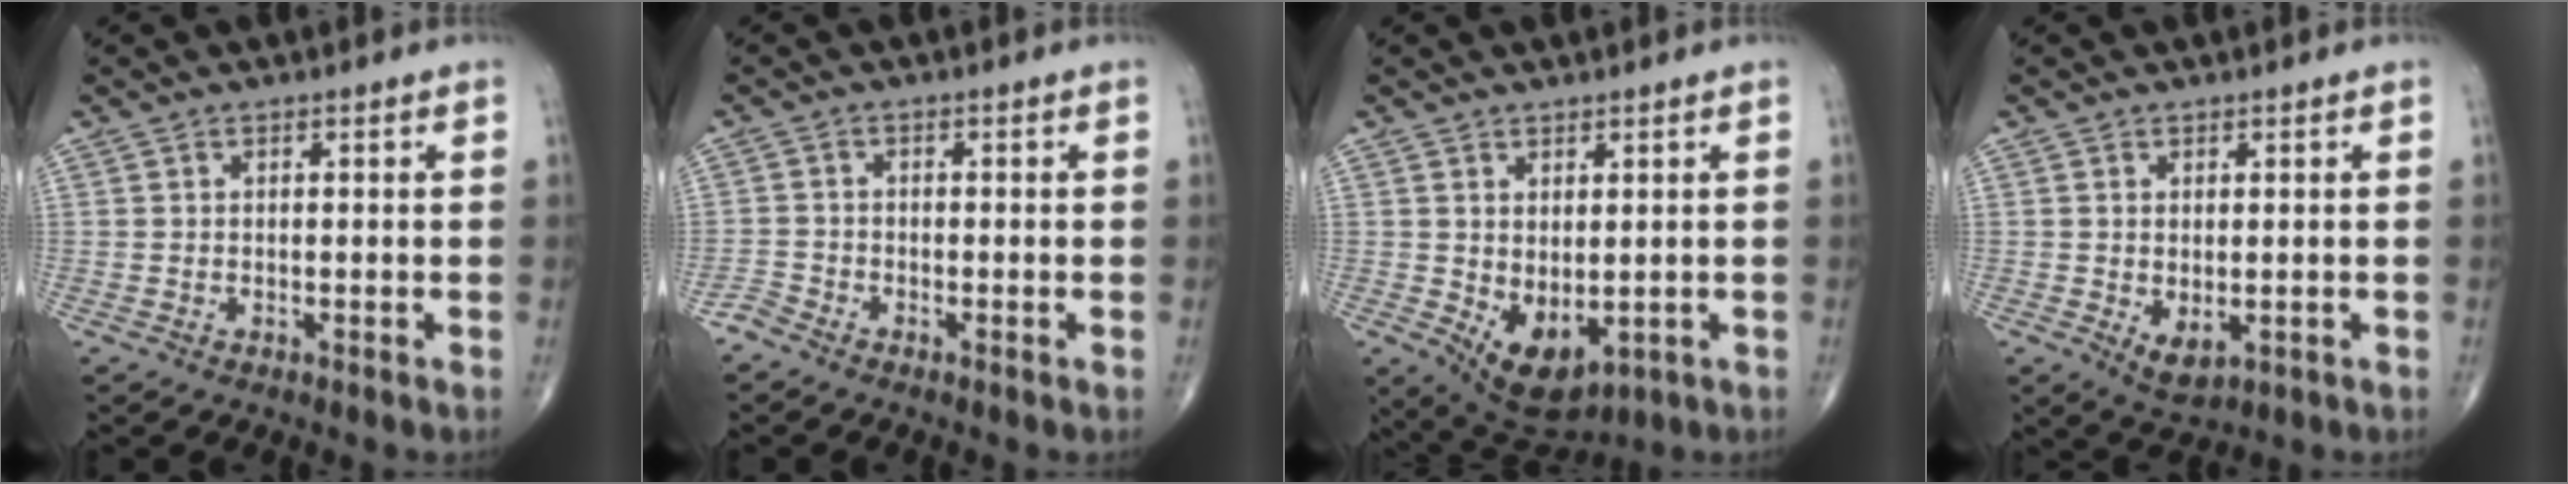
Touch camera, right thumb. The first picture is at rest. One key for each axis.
{"total": 2.1, "fx": -2.1, "fy": 0.5, "fz": 0.2, "tx": -0.005, "ty": -0.008, "tz": -0.050}
{"total": 8.2, "fx": -1.0, "fy": 4.6, "fz": 6.7, "tx": -0.094, "ty": -0.010, "tz": 0.009}
{"total": 3.9, "fx": -0.6, "fy": 2.2, "fz": 3.2, "tx": -0.048, "ty": -0.008, "tz": 0.002}